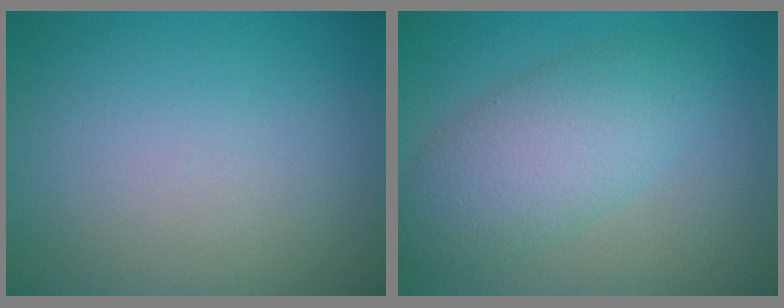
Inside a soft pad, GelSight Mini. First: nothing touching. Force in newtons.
{"total": 5.6, "press": 5.6, "slide": 0.2}